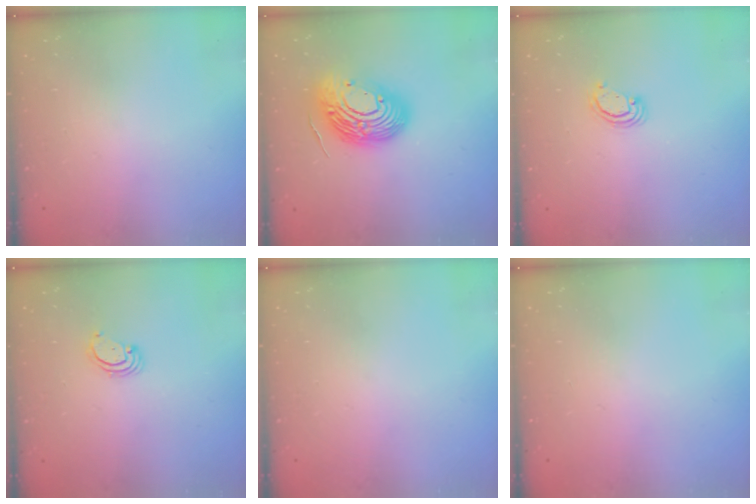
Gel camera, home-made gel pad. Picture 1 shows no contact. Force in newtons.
{"total": 17.3, "press": 17.3, "slide": 1.4}
{"total": 2.3, "press": 2.3, "slide": 0.3}
{"total": 2.5, "press": 2.5, "slide": 0.2}
{"total": 0.0}
{"total": 0.0}